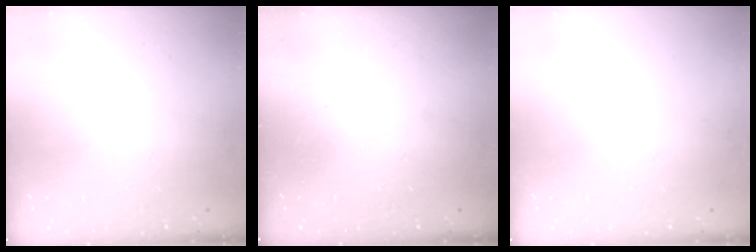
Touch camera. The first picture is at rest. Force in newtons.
{"total": 2.4, "press": 2.3, "slide": 0.8}
{"total": 0.0}